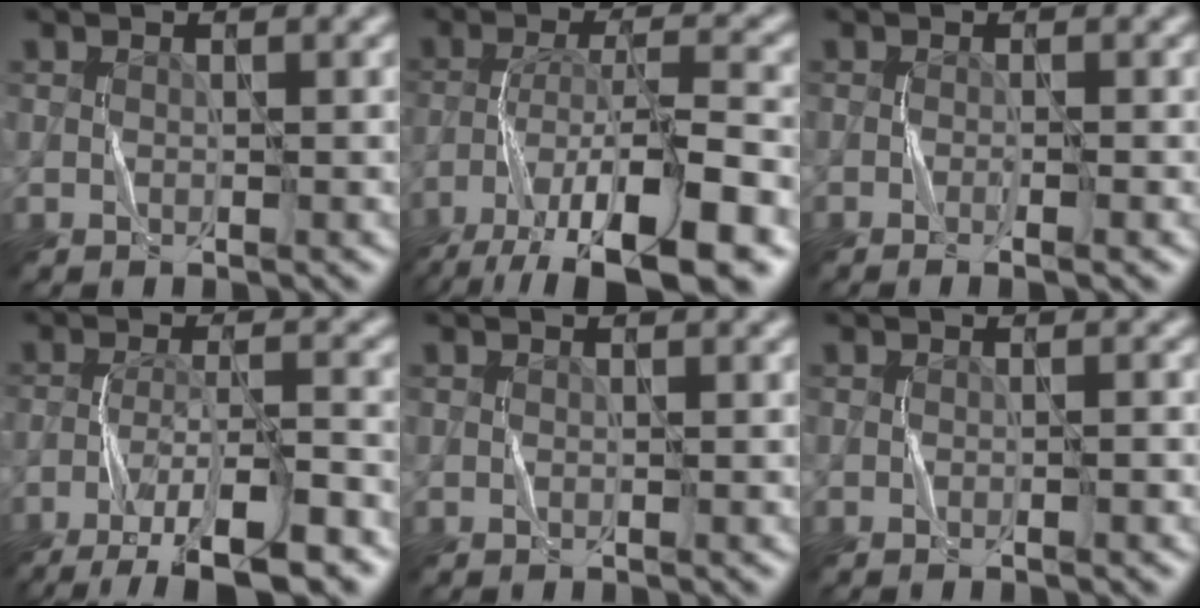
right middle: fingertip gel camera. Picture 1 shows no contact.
{"total": 12.9, "force": [-8.4, 3.1, 9.2], "torque": [-0.169, -0.001, -0.137]}
{"total": 1.8, "force": [-0.6, 0.4, 1.6], "torque": [-0.017, -0.001, -0.014]}
{"total": 9.0, "force": [-6.1, 2.0, 6.3], "torque": [-0.104, 0.004, -0.101]}
{"total": 0.0}
{"total": 1.3, "force": [-0.4, 0.3, 1.2], "torque": [-0.015, -0.002, -0.012]}